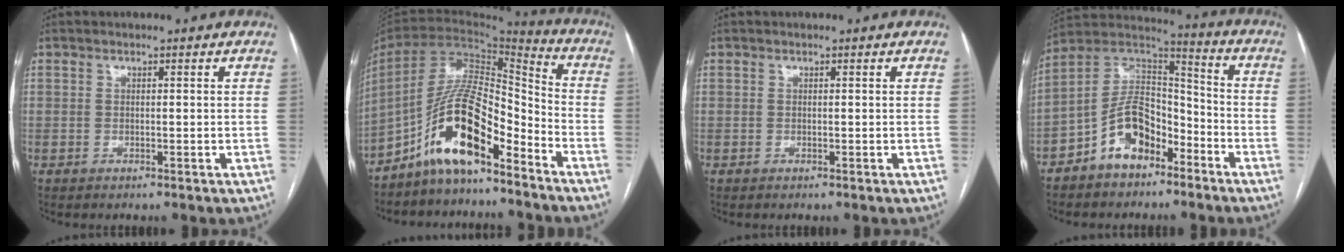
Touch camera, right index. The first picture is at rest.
{"total": 13.9, "force": [-9.0, 4.2, 9.7], "torque": [-0.185, 0.028, -0.162]}
{"total": 0.0}
{"total": 11.5, "force": [-6.4, 6.4, 7.1], "torque": [-0.141, 0.032, -0.117]}